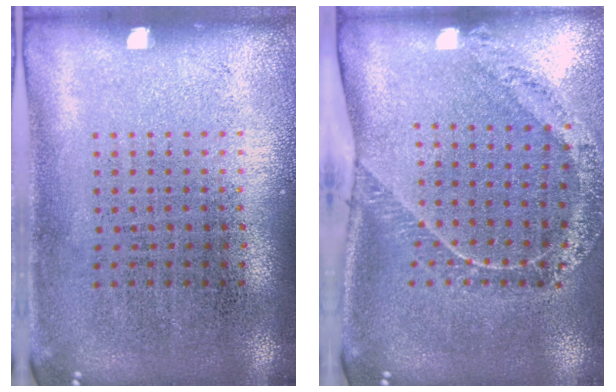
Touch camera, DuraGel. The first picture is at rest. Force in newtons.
{"total": 1.6, "press": 1.5, "slide": 0.6}